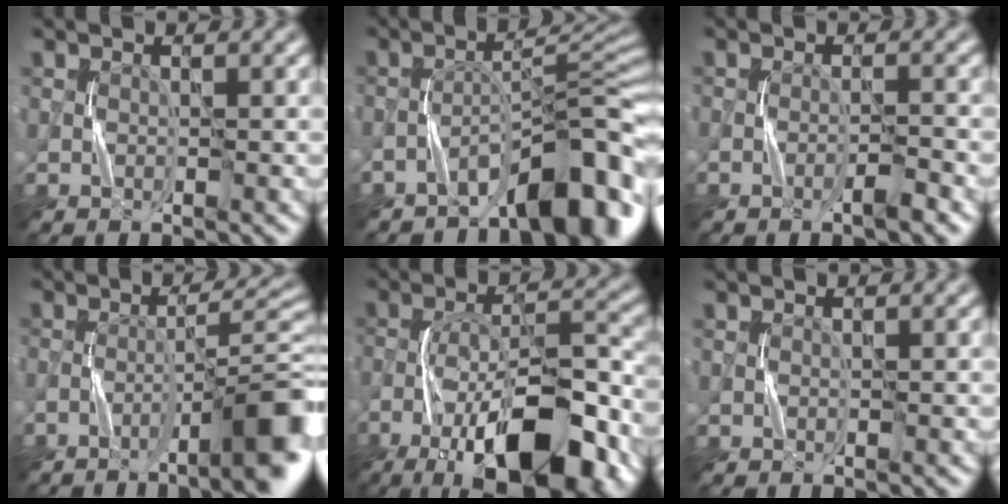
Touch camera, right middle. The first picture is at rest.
{"total": 8.9, "force": [-6.1, 2.6, 5.9], "torque": [-0.073, 0.015, -0.103]}
{"total": 1.8, "force": [-1.2, 0.2, 1.4], "torque": [-0.017, 0.006, -0.025]}
{"total": 8.7, "force": [-4.6, 1.6, 7.2], "torque": [-0.099, 0.011, -0.073]}
{"total": 14.3, "force": [-8.6, 4.7, 10.4], "torque": [-0.188, 0.001, -0.136]}
{"total": 0.0}